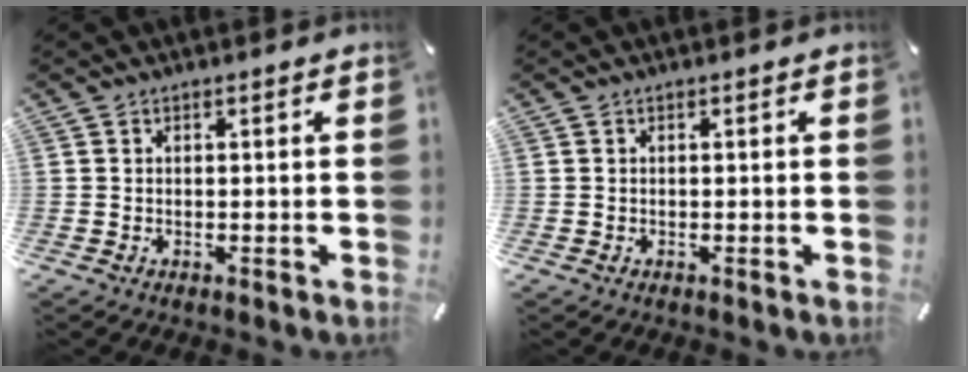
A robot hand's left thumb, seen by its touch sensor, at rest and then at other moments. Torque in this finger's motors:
{"motor_torque": [0.00, 0.00, 0.00, 0.00, -0.01]}